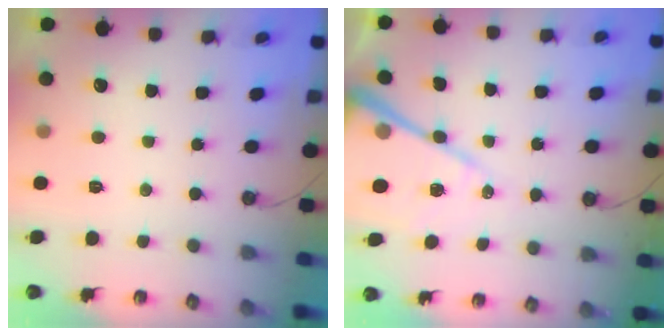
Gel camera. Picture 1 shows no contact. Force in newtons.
{"total": 17.2, "press": 17.1, "slide": 1.7}